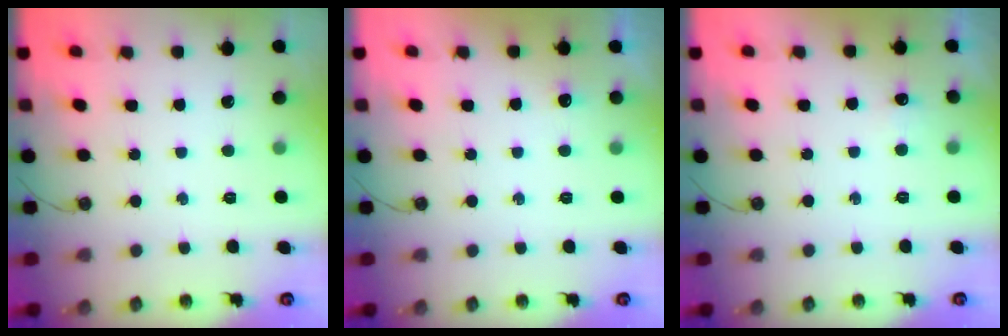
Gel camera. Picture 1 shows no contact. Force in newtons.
{"total": 4.7, "press": 4.5, "slide": 1.3}
{"total": 4.7, "press": 3.9, "slide": 2.5}